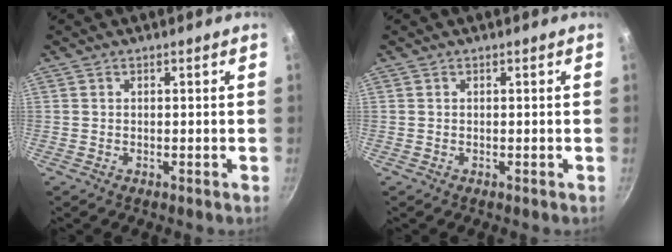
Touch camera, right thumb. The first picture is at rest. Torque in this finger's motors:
{"motor_torque": [0.02, 0.01, -0.11, 0.11, 0.00]}